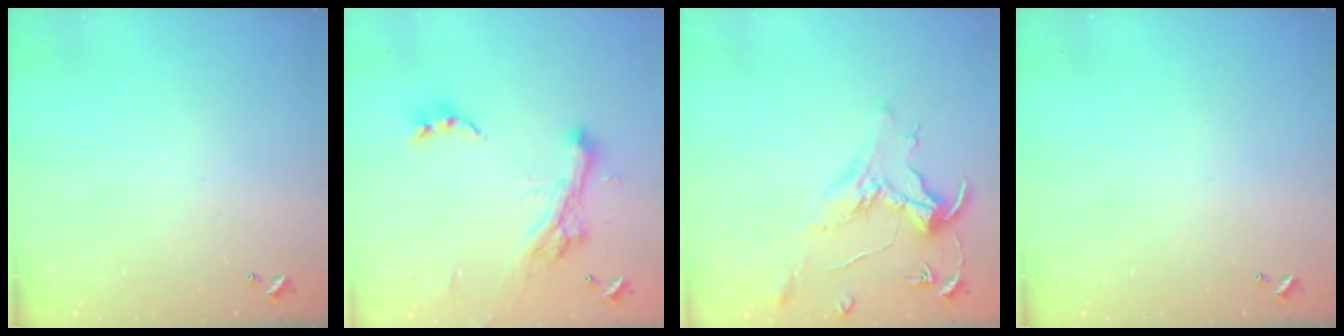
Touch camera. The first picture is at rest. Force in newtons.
{"total": 7.5, "press": 7.3, "slide": 1.7}
{"total": 1.6, "press": 1.4, "slide": 0.7}
{"total": 0.0}